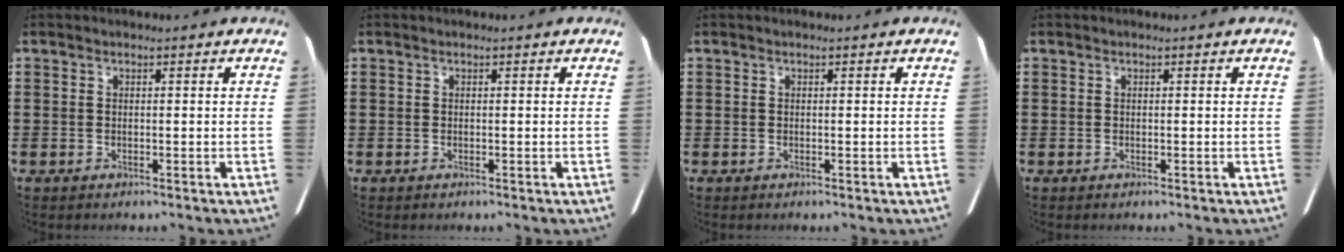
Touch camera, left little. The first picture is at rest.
{"total": 0.0}
{"total": 0.0}
{"total": 0.0}